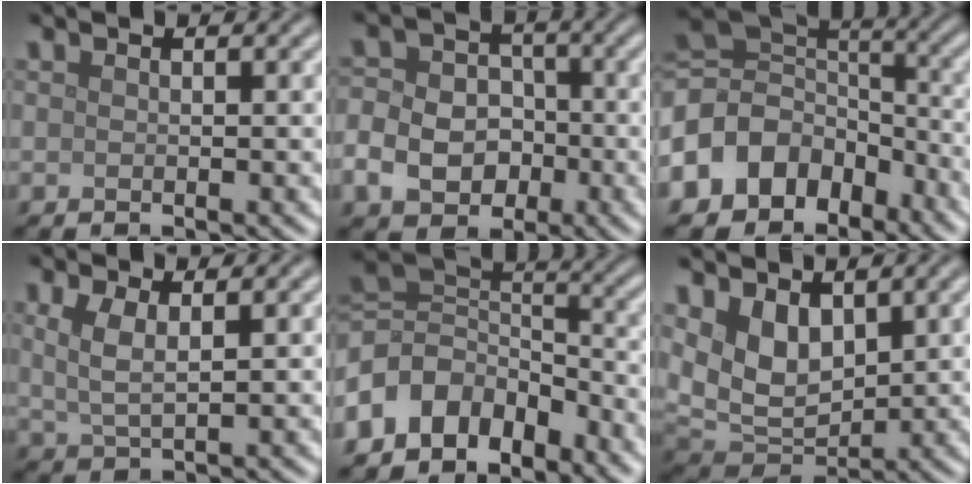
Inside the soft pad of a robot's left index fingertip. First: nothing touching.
{"total": 6.6, "force": [-2.3, 5.3, 3.2], "torque": [-0.037, -0.008, -0.058]}
{"total": 9.6, "force": [-4.7, 7.4, 3.9], "torque": [-0.094, 0.001, -0.094]}
{"total": 2.8, "force": [0.9, 1.1, 2.4], "torque": [-0.056, -0.002, 0.023]}
{"total": 7.5, "force": [-4.3, 5.1, 3.4], "torque": [-0.049, 0.007, -0.095]}
{"total": 5.6, "force": [2.1, 3.7, 3.7], "torque": [-0.077, -0.017, 0.044]}